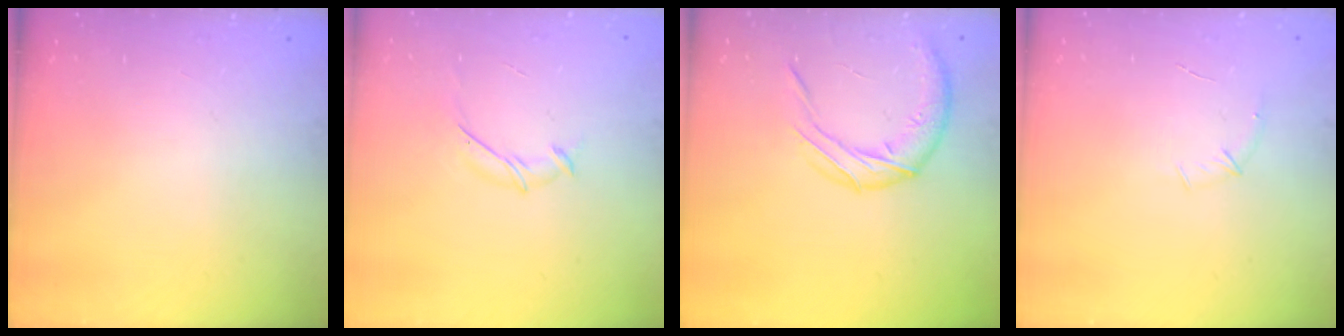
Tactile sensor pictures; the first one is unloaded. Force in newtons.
{"total": 5.3, "press": 5.1, "slide": 1.0}
{"total": 10.8, "press": 10.8, "slide": 0.4}
{"total": 5.0, "press": 4.8, "slide": 1.4}